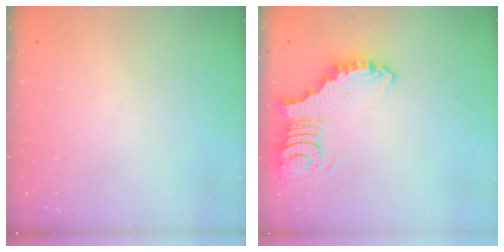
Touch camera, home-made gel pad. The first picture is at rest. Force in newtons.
{"total": 3.6, "press": 3.5, "slide": 0.7}